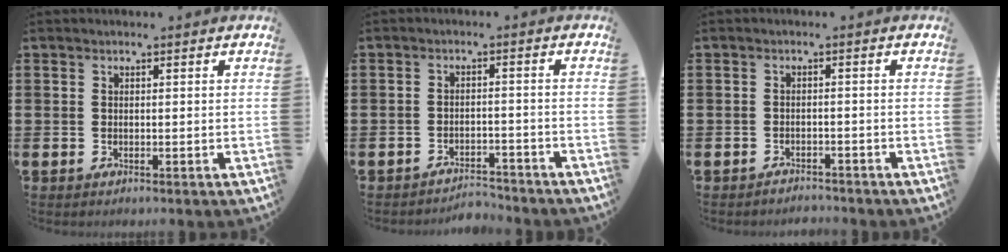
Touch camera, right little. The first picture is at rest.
{"total": 2.9, "force": [-2.9, 0.1, -0.1], "torque": [-0.006, 0.003, -0.063]}
{"total": 1.5, "force": [-1.5, 0.0, -0.2], "torque": [-0.001, 0.004, -0.033]}